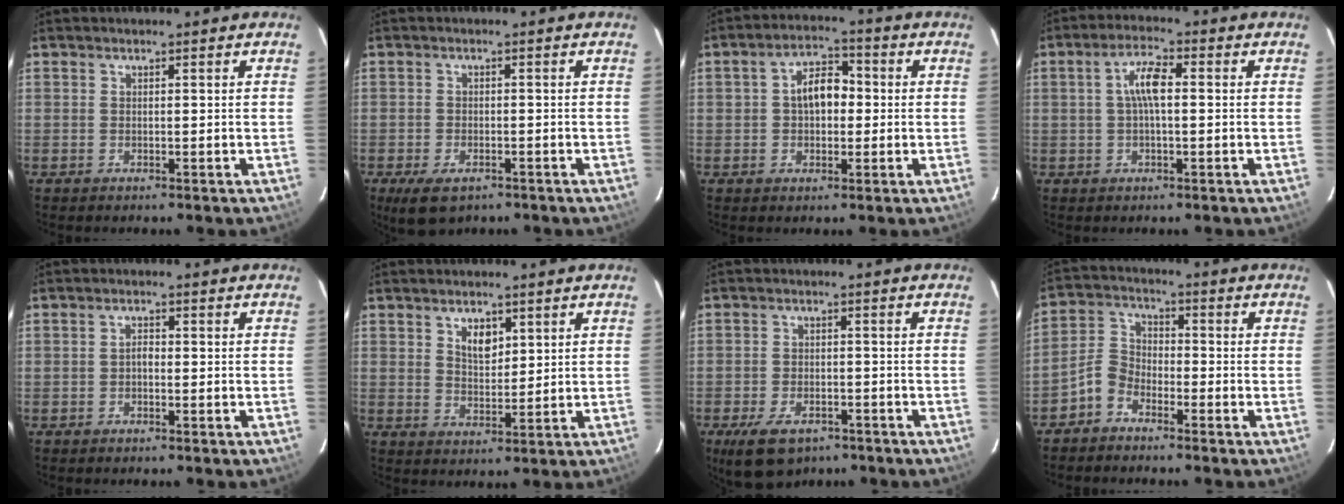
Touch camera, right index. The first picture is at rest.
{"total": 5.6, "force": [-3.3, 2.9, 3.4], "torque": [-0.077, -0.020, -0.055]}
{"total": 6.9, "force": [0.2, 4.4, 5.3], "torque": [-0.090, 0.024, 0.008]}
{"total": 5.3, "force": [0.3, 1.7, 5.0], "torque": [-0.098, 0.014, 0.005]}
{"total": 1.3, "force": [-0.6, 0.8, 1.0], "torque": [-0.017, 0.007, -0.012]}
{"total": 4.5, "force": [2.3, 2.7, 2.9], "torque": [-0.044, 0.003, 0.042]}
{"total": 9.0, "force": [-5.8, 4.8, 4.9], "torque": [-0.111, -0.012, -0.091]}
{"total": 5.2, "force": [-3.7, 3.2, 1.9], "torque": [-0.039, 0.020, -0.084]}